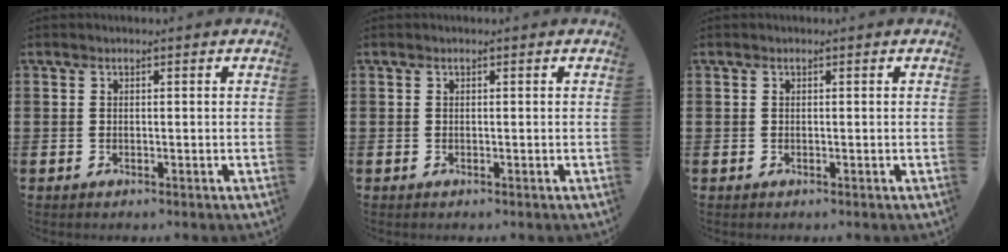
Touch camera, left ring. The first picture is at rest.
{"total": 0.0}
{"total": 0.0}